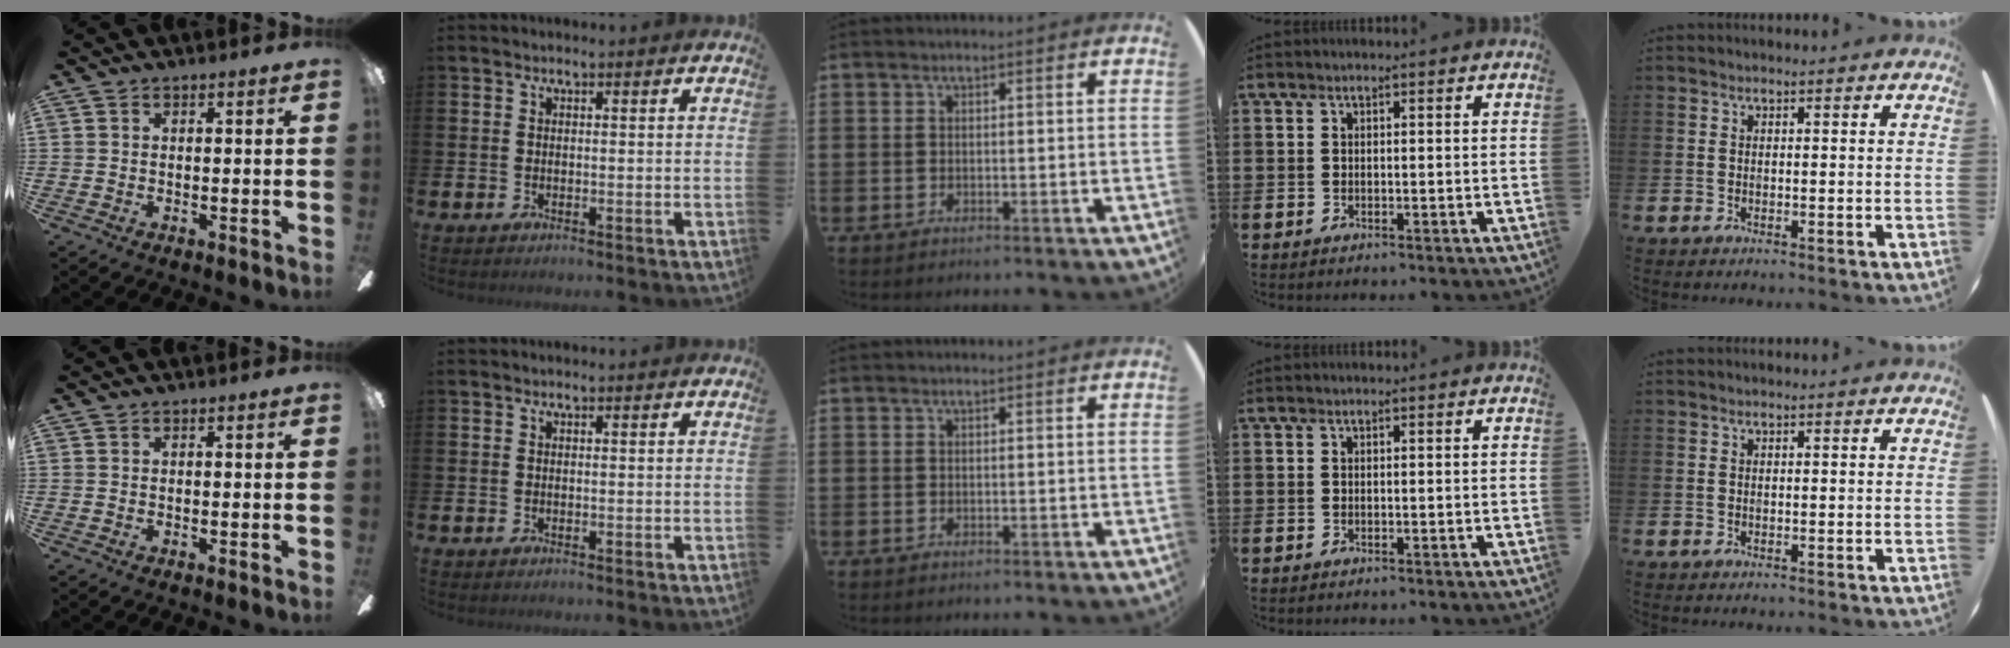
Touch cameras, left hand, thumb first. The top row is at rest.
{}